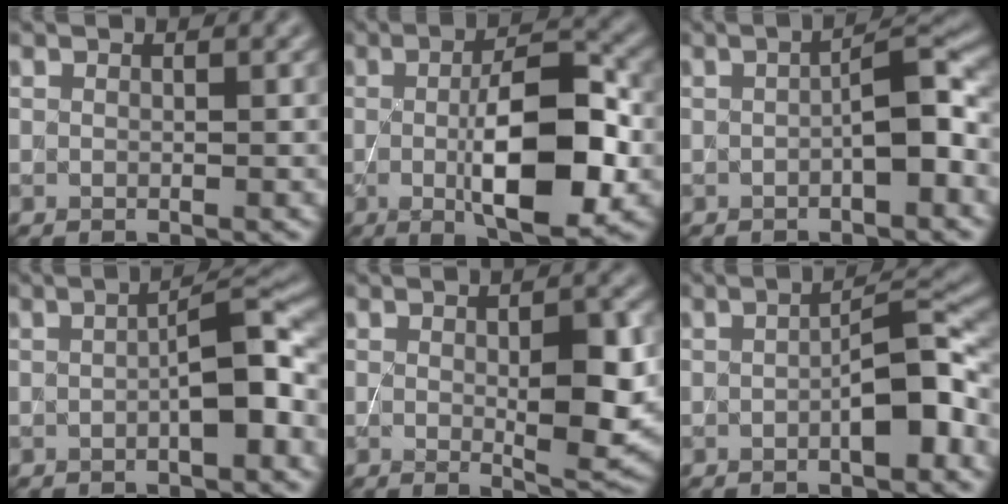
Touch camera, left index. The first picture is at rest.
{"total": 9.3, "force": [-0.8, 3.0, 8.8], "torque": [-0.138, -0.003, -0.010]}
{"total": 3.6, "force": [-0.6, 0.7, 3.4], "torque": [-0.052, 0.016, -0.012]}
{"total": 4.2, "force": [-0.6, 0.8, 4.1], "torque": [-0.063, 0.017, -0.012]}
{"total": 5.4, "force": [0.1, 1.7, 5.2], "torque": [-0.076, -0.006, 0.007]}
{"total": 4.7, "force": [-1.0, 1.2, 4.4], "torque": [-0.069, 0.013, -0.018]}